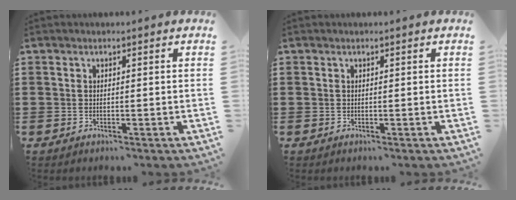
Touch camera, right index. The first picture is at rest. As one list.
[{"total": 0.0}]